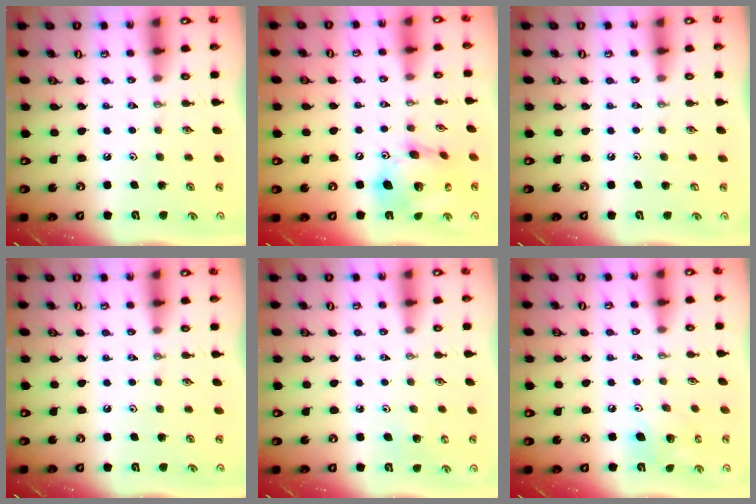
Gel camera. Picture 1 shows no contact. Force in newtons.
{"total": 17.9, "press": 17.7, "slide": 2.1}
{"total": 0.7, "press": 0.1, "slide": 0.7}
{"total": 0.0}
{"total": 4.6, "press": 4.5, "slide": 1.1}
{"total": 10.1, "press": 9.9, "slide": 1.8}